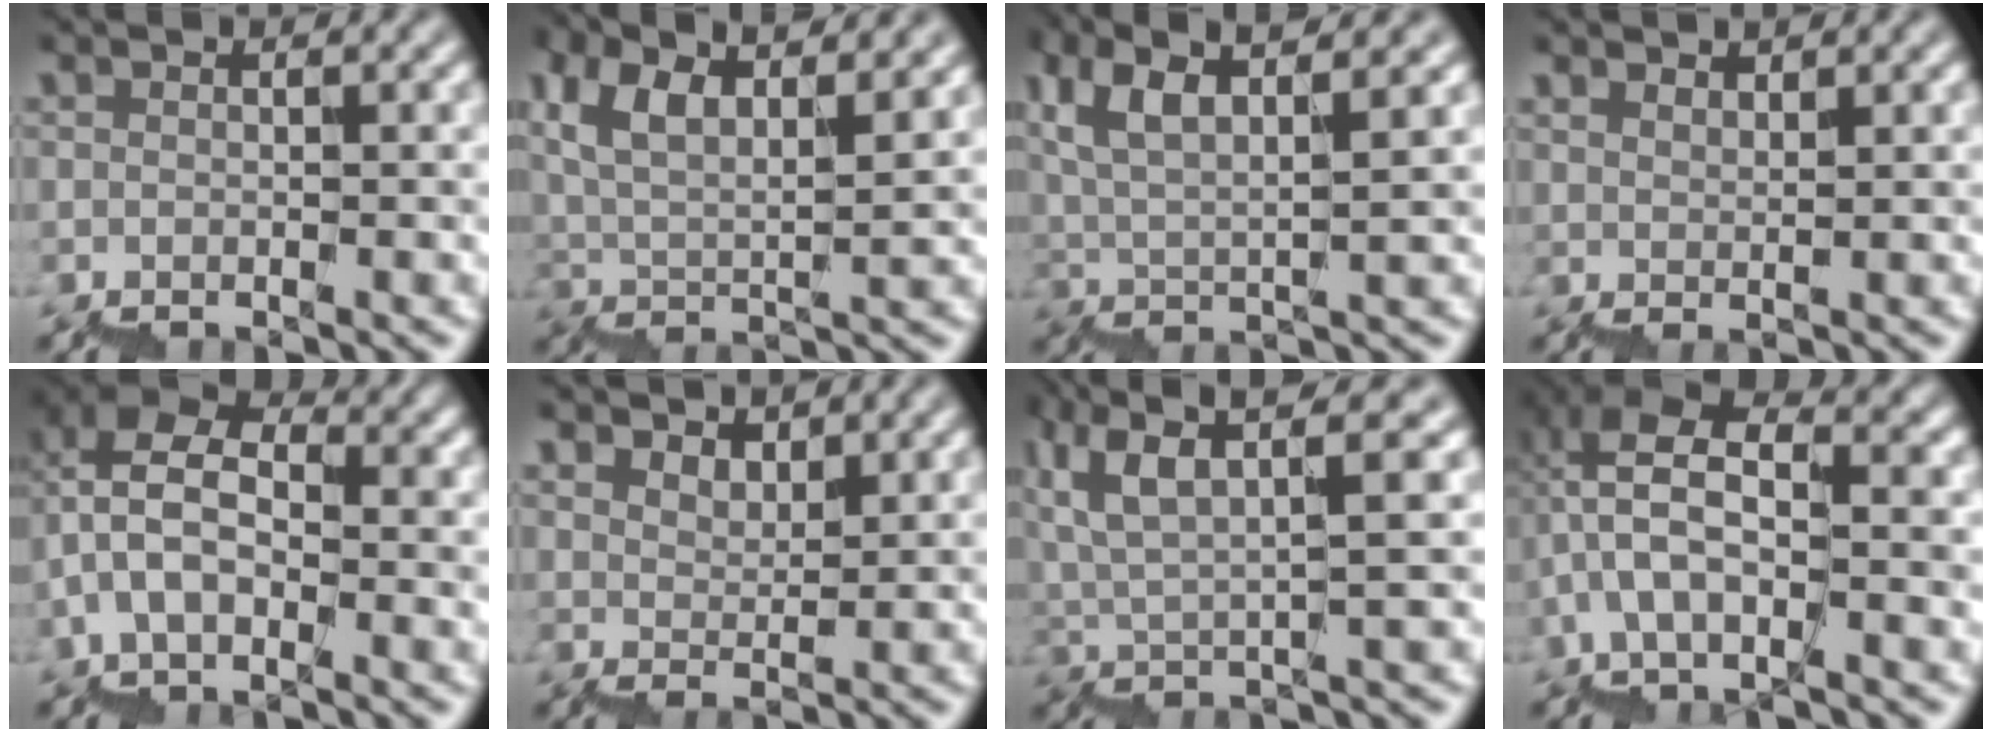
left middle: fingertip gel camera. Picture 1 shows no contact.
{"total": 6.8, "force": [4.5, 2.0, 4.7], "torque": [-0.077, 0.023, 0.083]}
{"total": 5.8, "force": [4.3, 0.8, 3.9], "torque": [-0.063, 0.021, 0.076]}
{"total": 1.5, "force": [1.5, 0.1, 0.3], "torque": [0.014, 0.004, 0.031]}
{"total": 6.9, "force": [0.3, 4.3, 5.4], "torque": [-0.101, 0.032, -0.002]}
{"total": 3.1, "force": [3.1, 0.3, -0.3], "torque": [0.008, 0.013, 0.061]}
{"total": 6.4, "force": [4.4, 0.4, 4.5], "torque": [-0.081, 0.021, 0.081]}
{"total": 8.7, "force": [0.2, 4.4, 7.5], "torque": [-0.148, 0.034, 0.005]}